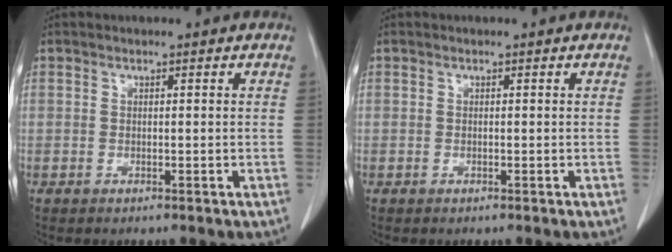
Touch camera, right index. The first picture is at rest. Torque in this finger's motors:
{"motor_torque": [0.18, -0.02, 0.10, 0.01]}